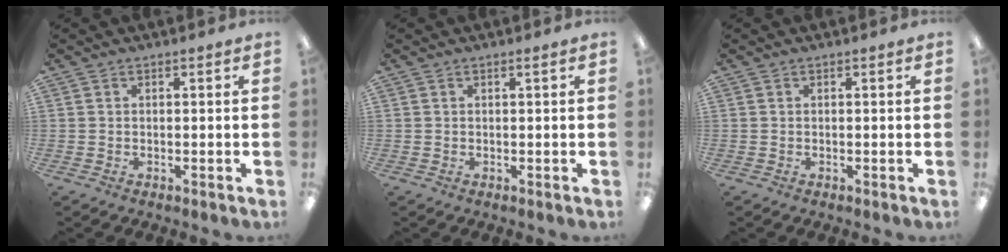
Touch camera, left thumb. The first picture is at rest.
{"total": 0.5, "force": [0.3, 0.0, 0.4], "torque": [-0.008, 0.001, 0.006]}
{"total": 0.0}